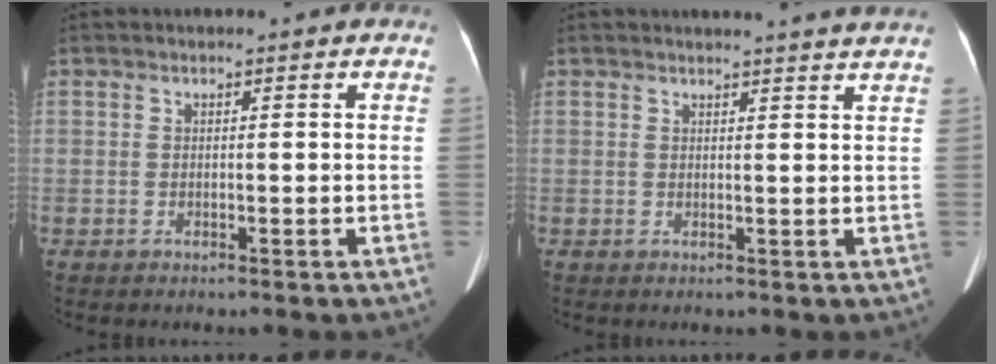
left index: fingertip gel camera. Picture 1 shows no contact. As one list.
[{"total": 7.8, "force": [7.4, -0.8, 2.3], "torque": [-0.023, -0.025, 0.063]}]